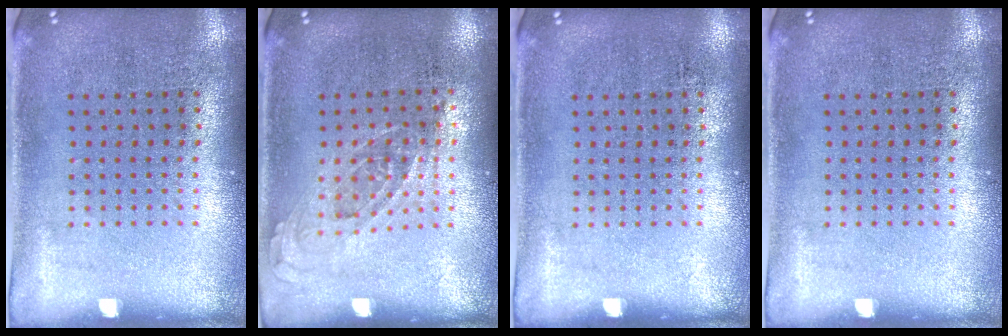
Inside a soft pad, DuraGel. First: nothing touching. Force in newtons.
{"total": 0.8, "press": 0.7, "slide": 0.3}
{"total": 0.0}
{"total": 0.0}